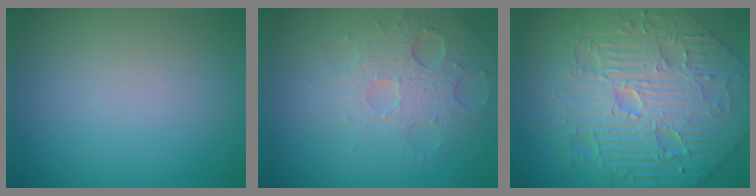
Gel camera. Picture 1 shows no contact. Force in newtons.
{"total": 3.6, "press": 3.3, "slide": 1.5}
{"total": 11.6, "press": 7.8, "slide": 8.7}